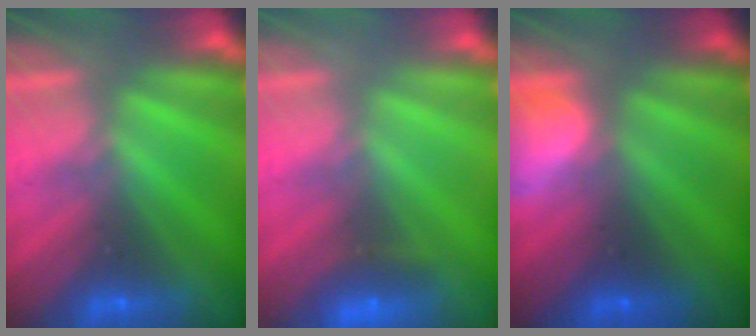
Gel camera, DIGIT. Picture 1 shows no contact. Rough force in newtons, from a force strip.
{"total": 2.3}
{"total": 2.7}